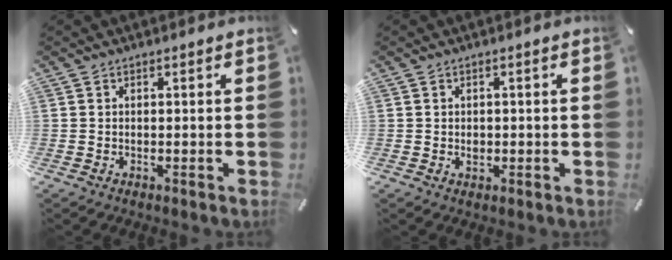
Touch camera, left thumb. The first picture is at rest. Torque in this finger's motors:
{"motor_torque": [0.10, 0.31, 0.07, -0.11, 0.00]}